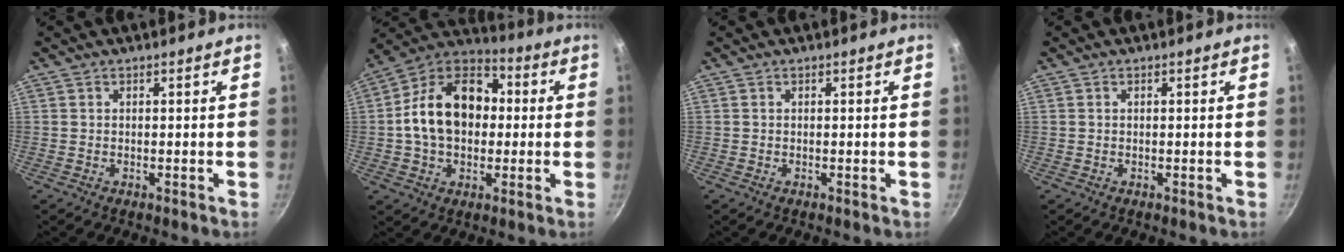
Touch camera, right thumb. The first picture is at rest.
{"total": 18.4, "force": [0.6, 13.1, 13.0], "torque": [-0.190, 0.039, -0.009]}
{"total": 0.0}
{"total": 0.0}